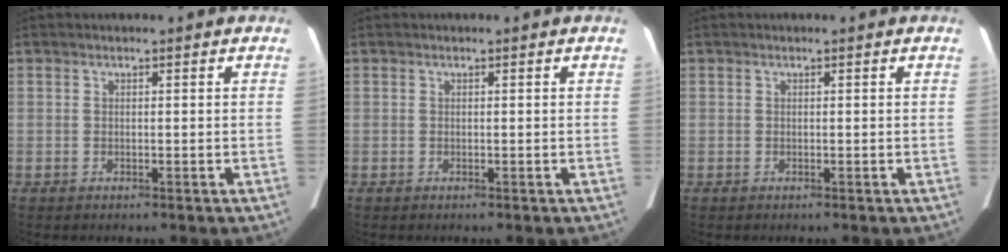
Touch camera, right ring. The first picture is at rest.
{"total": 0.0}
{"total": 0.0}